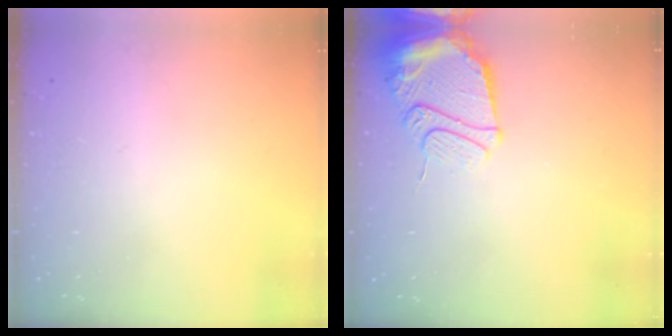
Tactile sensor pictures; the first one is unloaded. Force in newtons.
{"total": 13.3, "press": 13.2, "slide": 1.4}